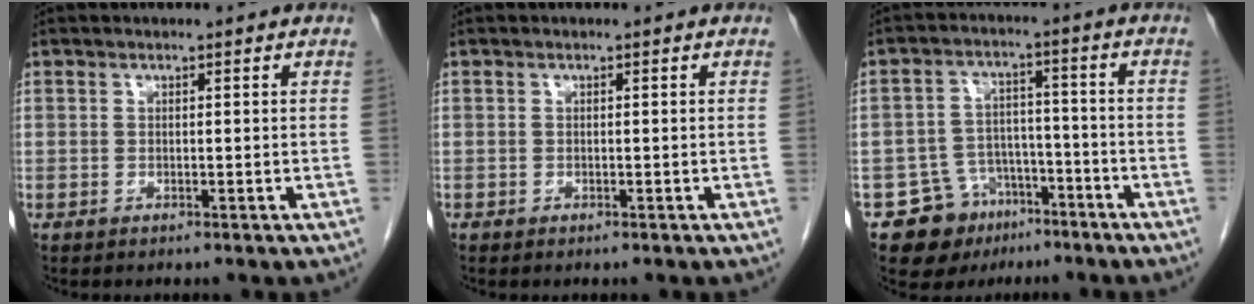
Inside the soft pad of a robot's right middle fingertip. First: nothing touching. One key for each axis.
{"total": 0.0}
{"total": 8.6, "fx": -5.5, "fy": 6.4, "fz": 1.9, "tx": -0.033, "ty": 0.022, "tz": -0.081}